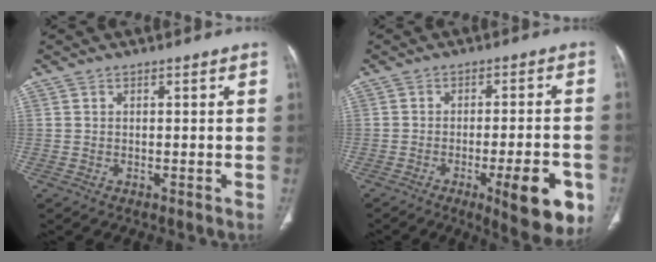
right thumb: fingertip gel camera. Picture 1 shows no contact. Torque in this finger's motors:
{"motor_torque": [-0.12, 0.75, 0.11, 0.21, 0.04]}